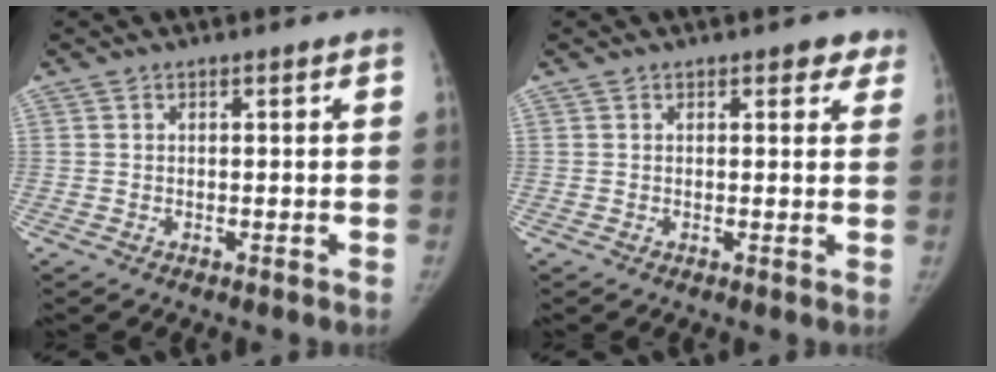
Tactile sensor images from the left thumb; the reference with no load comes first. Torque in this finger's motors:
{"motor_torque": [0.40, -0.13, 0.64, -0.47, 0.07]}